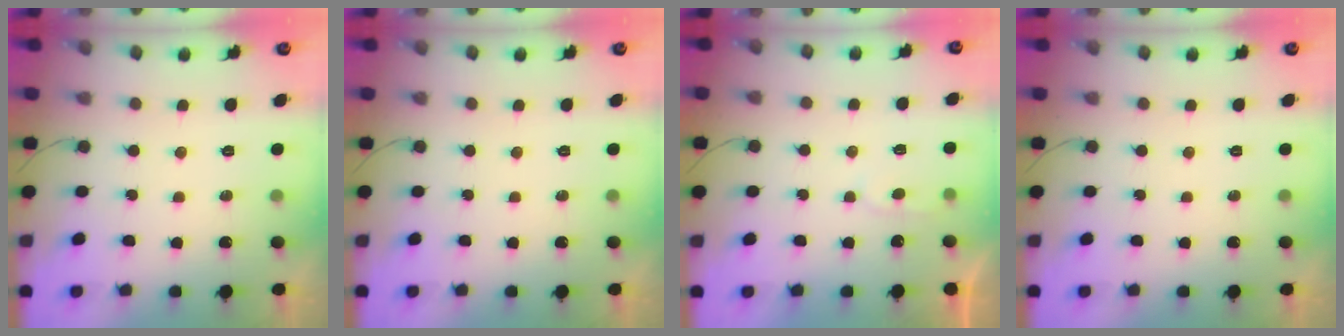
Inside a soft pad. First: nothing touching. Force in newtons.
{"total": 0.0}
{"total": 2.5, "press": 2.5, "slide": 0.3}
{"total": 0.0}